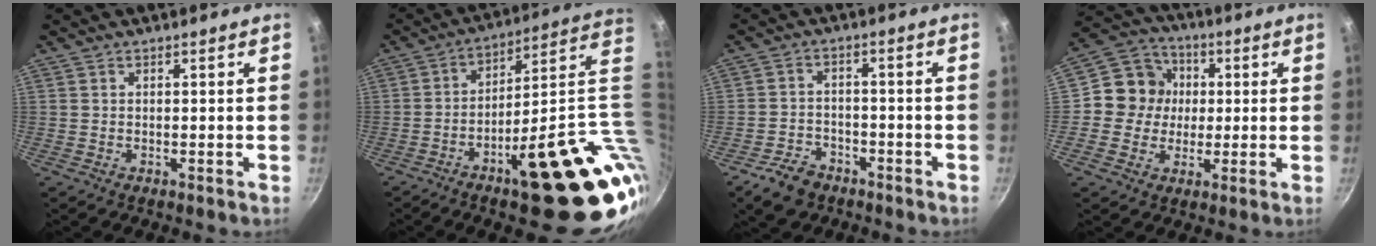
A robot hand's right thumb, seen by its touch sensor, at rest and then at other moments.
{"total": 27.0, "force": [-4.1, 8.3, 25.3], "torque": [-0.281, 0.000, -0.045]}
{"total": 7.2, "force": [-4.8, 4.6, 2.9], "torque": [-0.045, 0.039, -0.078]}
{"total": 10.2, "force": [0.7, 9.6, 3.3], "torque": [-0.015, 0.020, -0.008]}